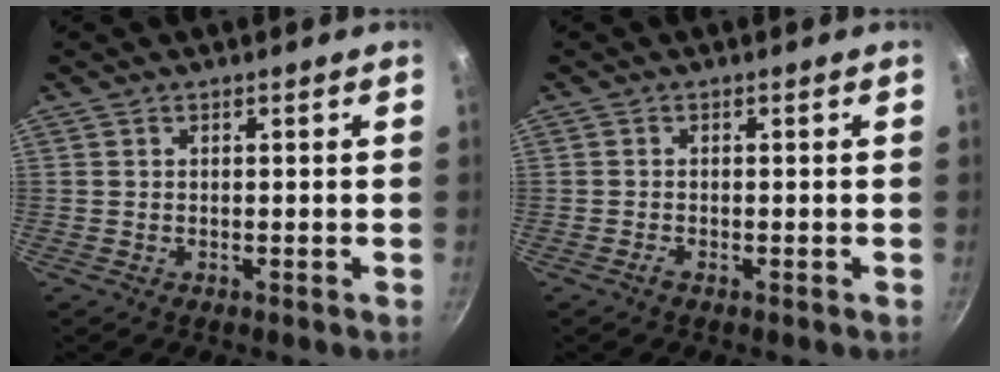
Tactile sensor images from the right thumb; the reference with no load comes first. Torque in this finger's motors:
{"motor_torque": [0.02, 0.31, 0.35, -0.32, 0.05]}